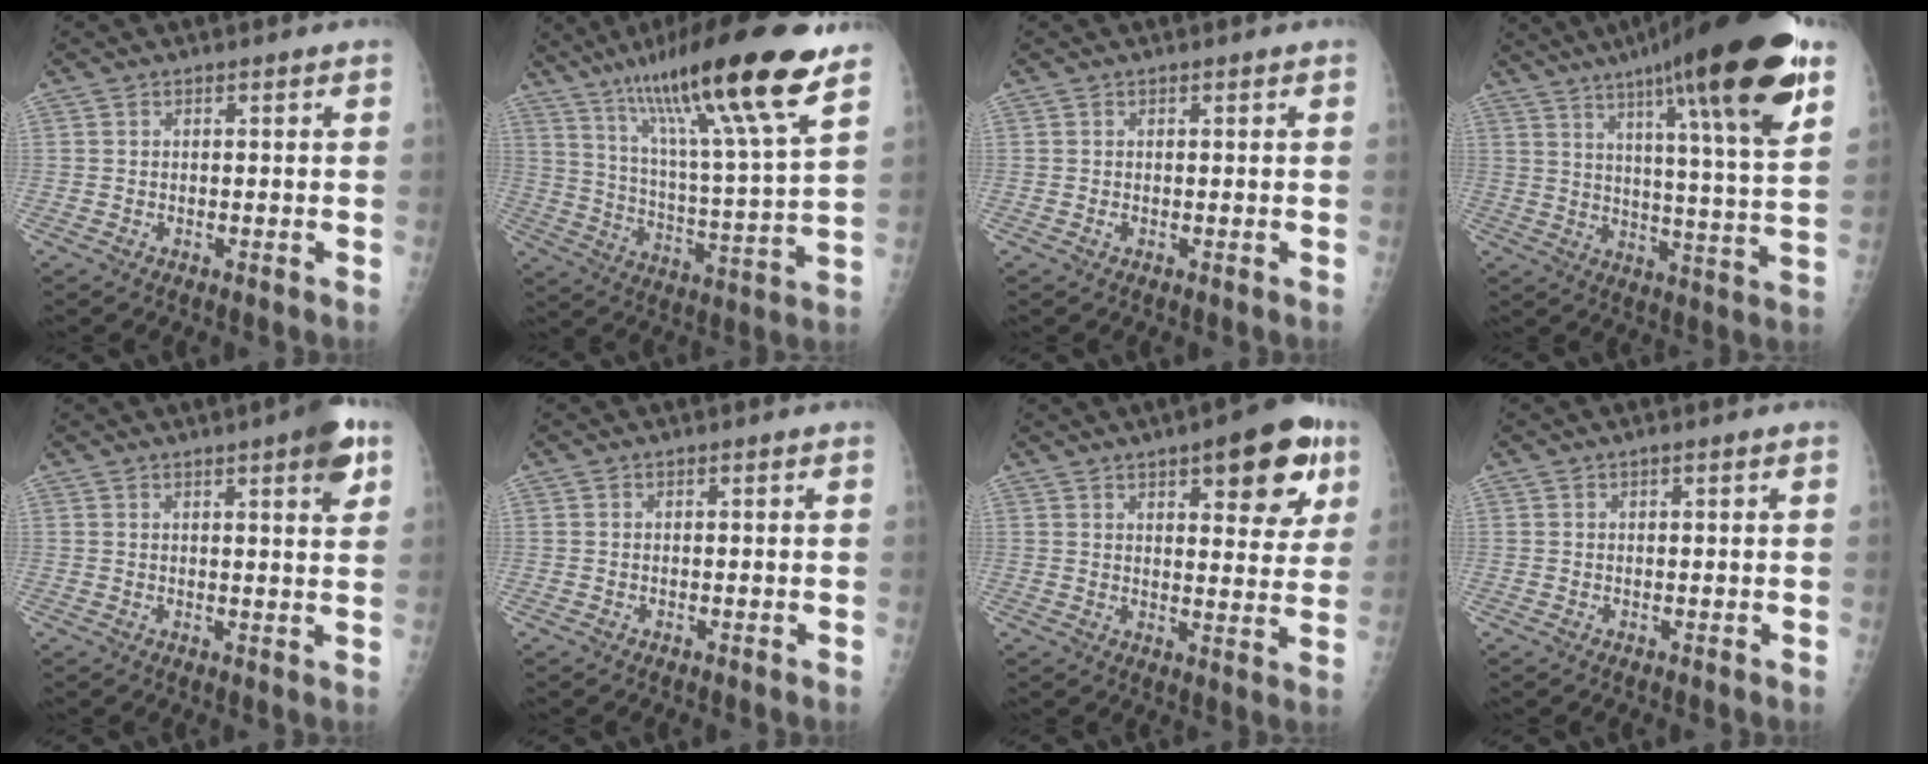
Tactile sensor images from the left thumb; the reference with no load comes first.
{"total": 23.8, "force": [15.2, 2.2, 18.2], "torque": [-0.294, -0.045, 0.253]}
{"total": 0.6, "force": [0.0, 0.4, 0.4], "torque": [-0.006, 0.002, 0.002]}
{"total": 26.1, "force": [14.9, 3.6, 21.1], "torque": [-0.309, -0.039, 0.217]}
{"total": 6.9, "force": [3.6, 1.4, 5.7], "torque": [-0.068, -0.011, 0.042]}
{"total": 0.0}
{"total": 15.2, "force": [7.6, 5.5, 12.0], "torque": [-0.115, -0.021, 0.097]}
{"total": 0.8, "force": [0.4, 0.2, 0.7], "torque": [-0.015, 0.004, 0.007]}